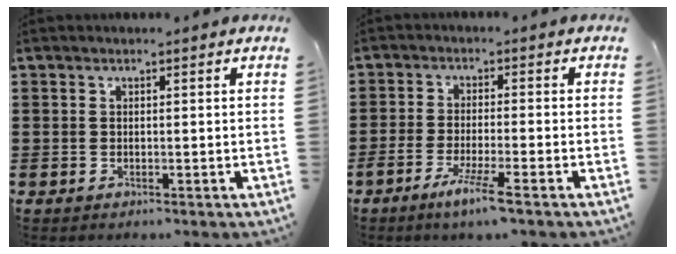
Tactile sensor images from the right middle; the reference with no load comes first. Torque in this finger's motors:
{"motor_torque": [1.25, -0.56, 0.36, 0.13]}